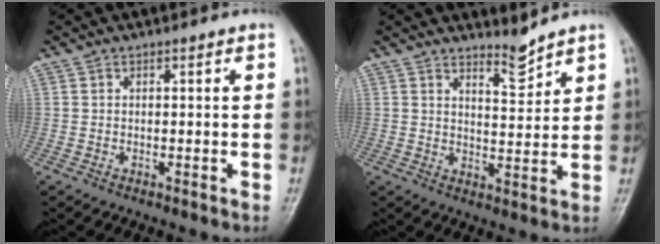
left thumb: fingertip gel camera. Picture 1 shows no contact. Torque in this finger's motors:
{"motor_torque": [-0.38, -0.28, -0.09, -0.20, 0.01]}